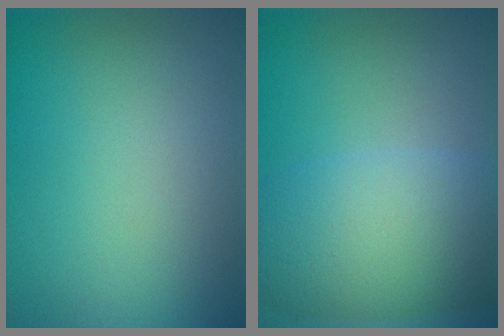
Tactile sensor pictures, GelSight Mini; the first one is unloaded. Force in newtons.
{"total": 8.6, "press": 8.6, "slide": 0.4}